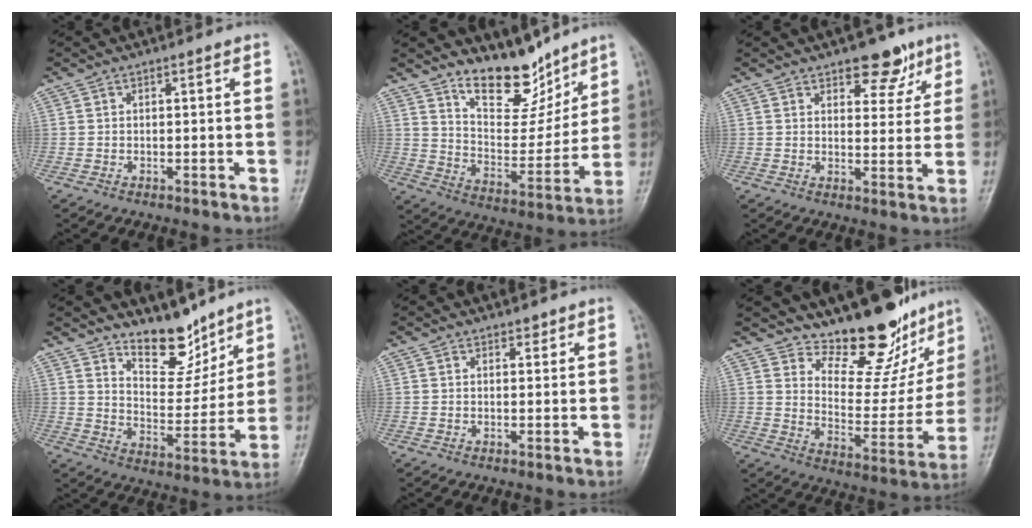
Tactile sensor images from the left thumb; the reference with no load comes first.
{"total": 13.4, "force": [10.8, 5.5, 5.7], "torque": [-0.053, -0.081, 0.191]}
{"total": 7.3, "force": [4.8, 3.9, 3.9], "torque": [-0.016, -0.024, 0.066]}
{"total": 10.8, "force": [8.7, 4.6, 4.4], "torque": [-0.036, -0.073, 0.154]}
{"total": 1.2, "force": [0.9, 0.6, 0.3], "torque": [0.004, -0.006, 0.011]}
{"total": 16.5, "force": [14.4, 6.0, 5.6], "torque": [-0.026, -0.119, 0.207]}